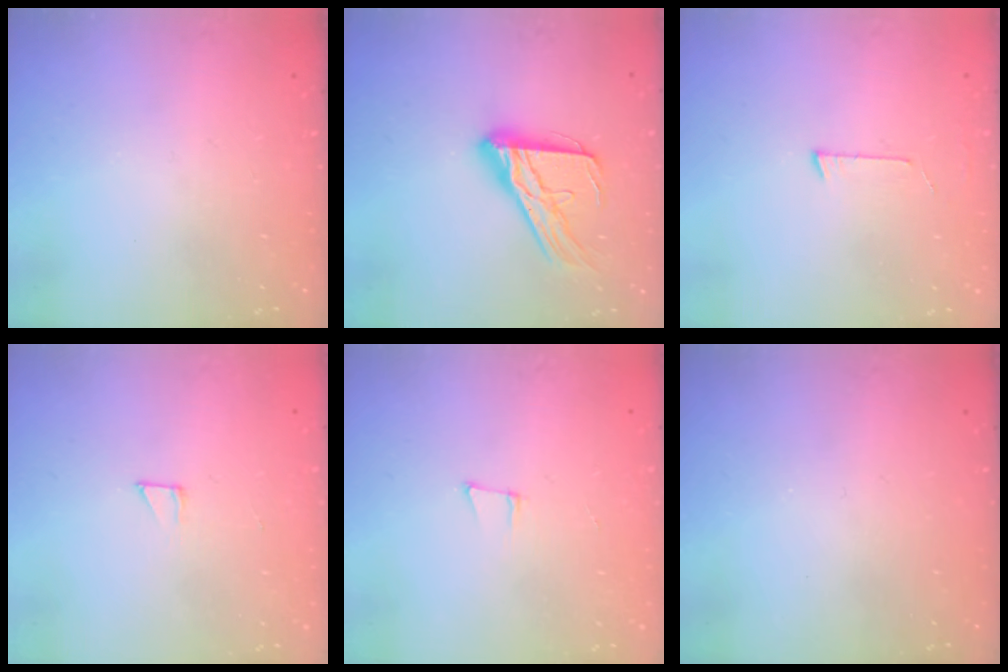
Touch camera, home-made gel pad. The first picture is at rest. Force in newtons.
{"total": 16.5, "press": 16.4, "slide": 1.5}
{"total": 2.7, "press": 2.7, "slide": 0.2}
{"total": 2.6, "press": 2.6, "slide": 0.1}
{"total": 5.0, "press": 4.1, "slide": 2.9}
{"total": 0.0}